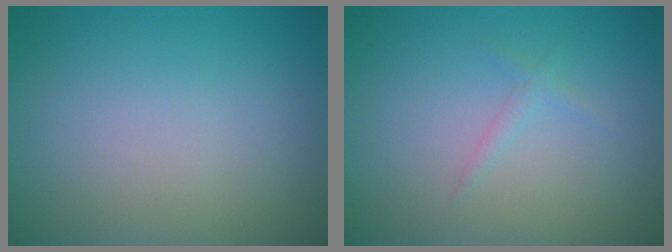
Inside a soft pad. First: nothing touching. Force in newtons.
{"total": 0.8, "press": 0.8, "slide": 0.0}